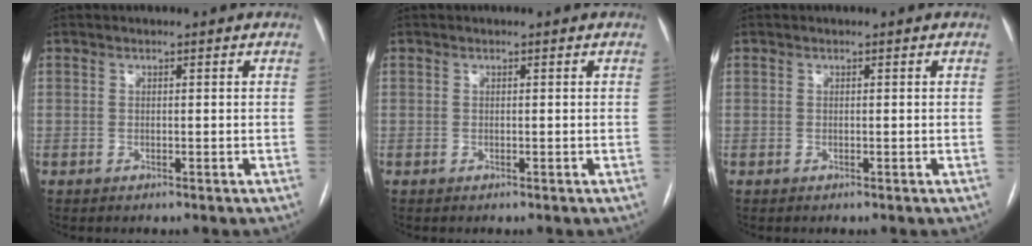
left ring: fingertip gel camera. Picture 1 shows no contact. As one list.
[{"total": 0.0}, {"total": 0.0}]